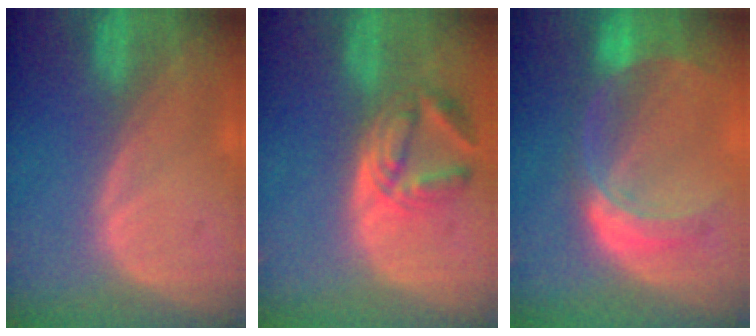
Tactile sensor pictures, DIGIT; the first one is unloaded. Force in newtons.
{"total": 5.7, "press": 5.7, "slide": 0.6}
{"total": 7.5, "press": 6.6, "slide": 3.7}